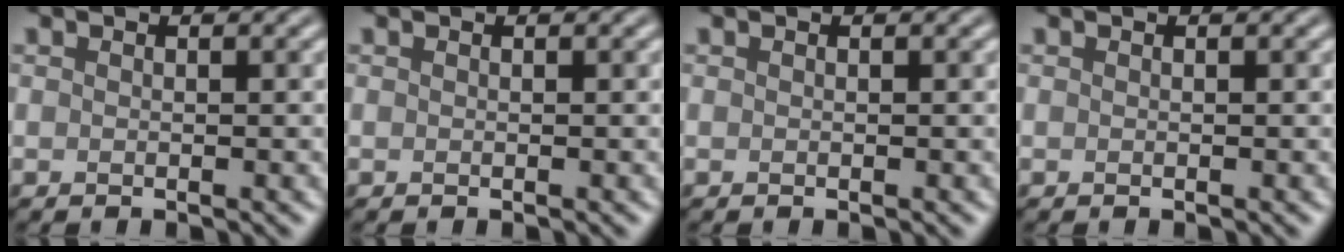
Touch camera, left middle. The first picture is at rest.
{"total": 0.0}
{"total": 0.0}
{"total": 0.0}